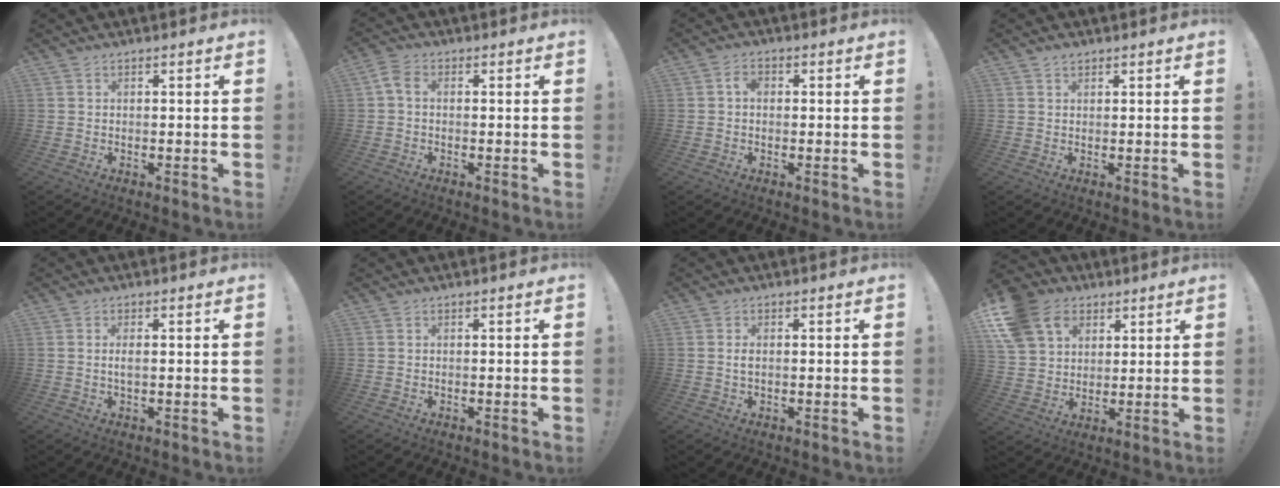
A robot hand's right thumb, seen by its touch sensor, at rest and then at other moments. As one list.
[{"total": 3.4, "force": [0.3, 2.2, 2.5], "torque": [-0.054, 0.006, 0.005]}, {"total": 6.8, "force": [1.0, 4.7, 4.8], "torque": [-0.092, 0.009, 0.018]}, {"total": 1.3, "force": [1.1, 0.7, 0.5], "torque": [-0.008, -0.003, 0.019]}, {"total": 1.7, "force": [0.0, 0.4, 1.6], "torque": [-0.025, -0.002, -0.001]}, {"total": 0.0}, {"total": 1.3, "force": [0.1, 0.6, 1.2], "torque": [-0.018, 0.000, 0.000]}, {"total": 15.5, "force": [6.7, 12.2, 6.8], "torque": [-0.128, -0.027, 0.135]}]